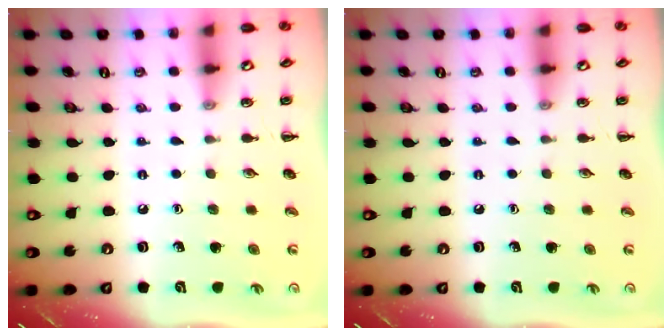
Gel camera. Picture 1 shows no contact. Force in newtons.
{"total": 0.0}